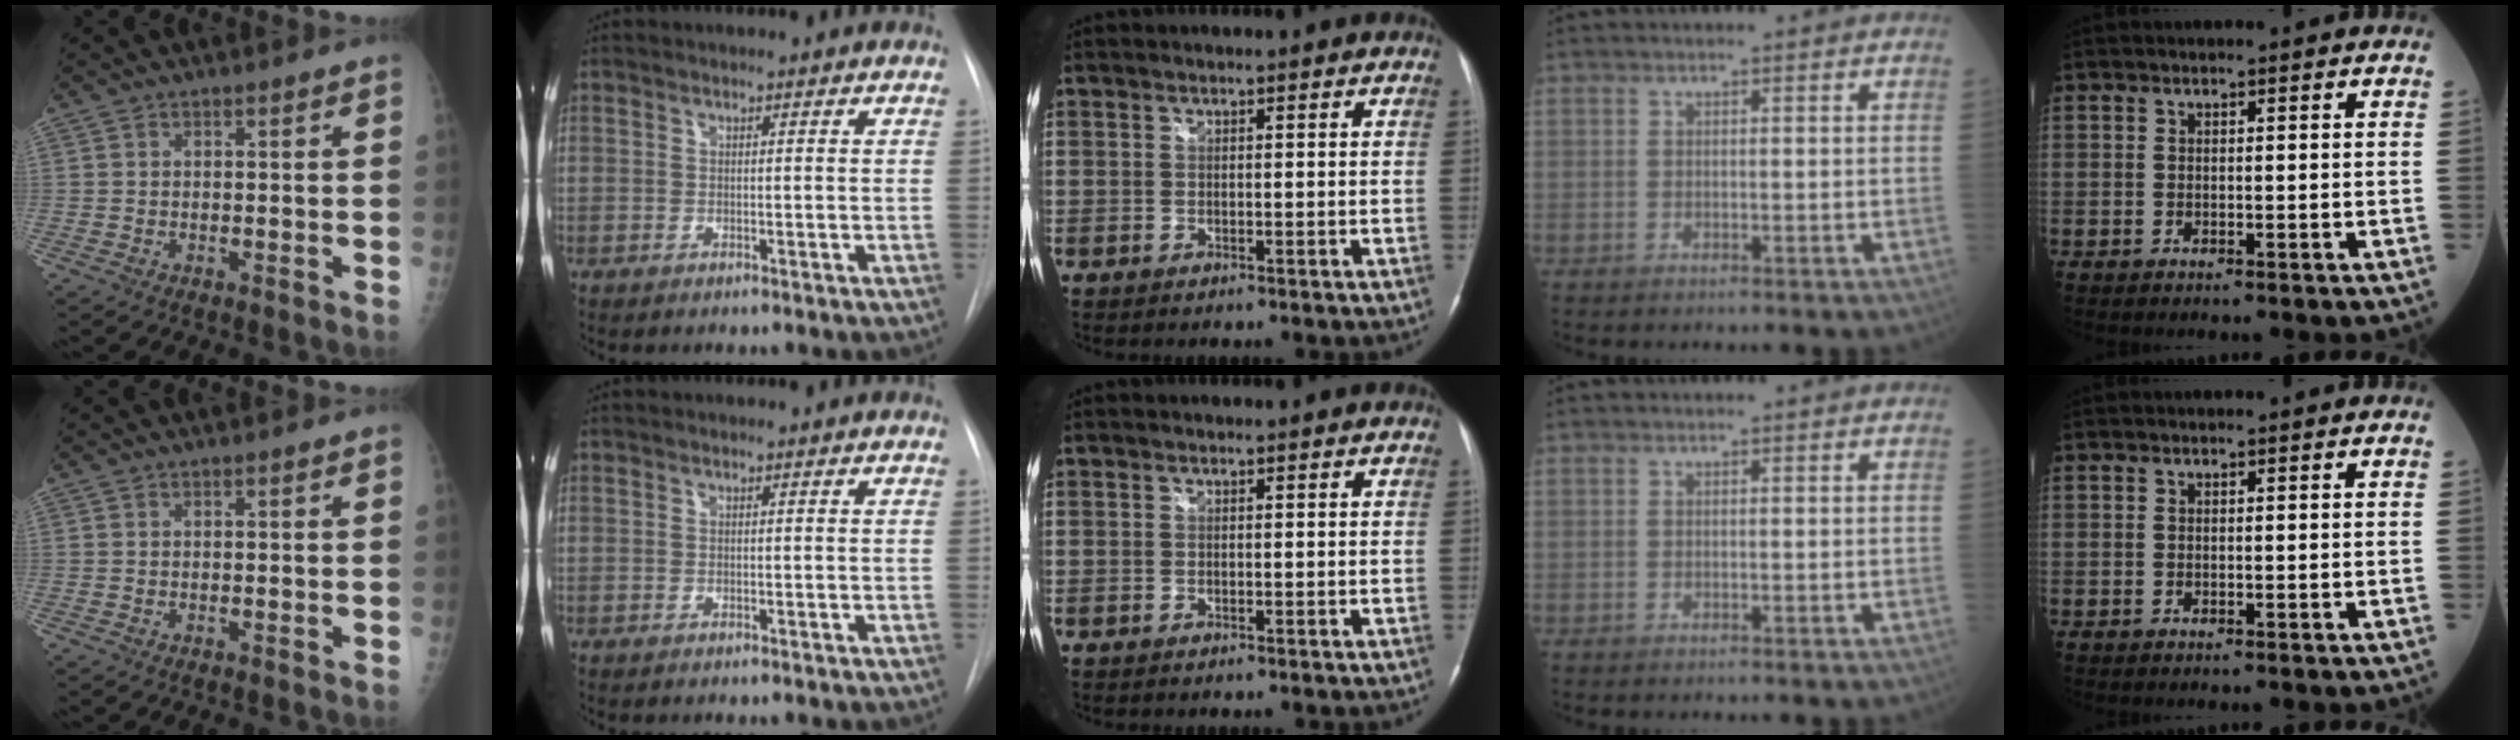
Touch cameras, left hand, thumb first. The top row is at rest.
{}